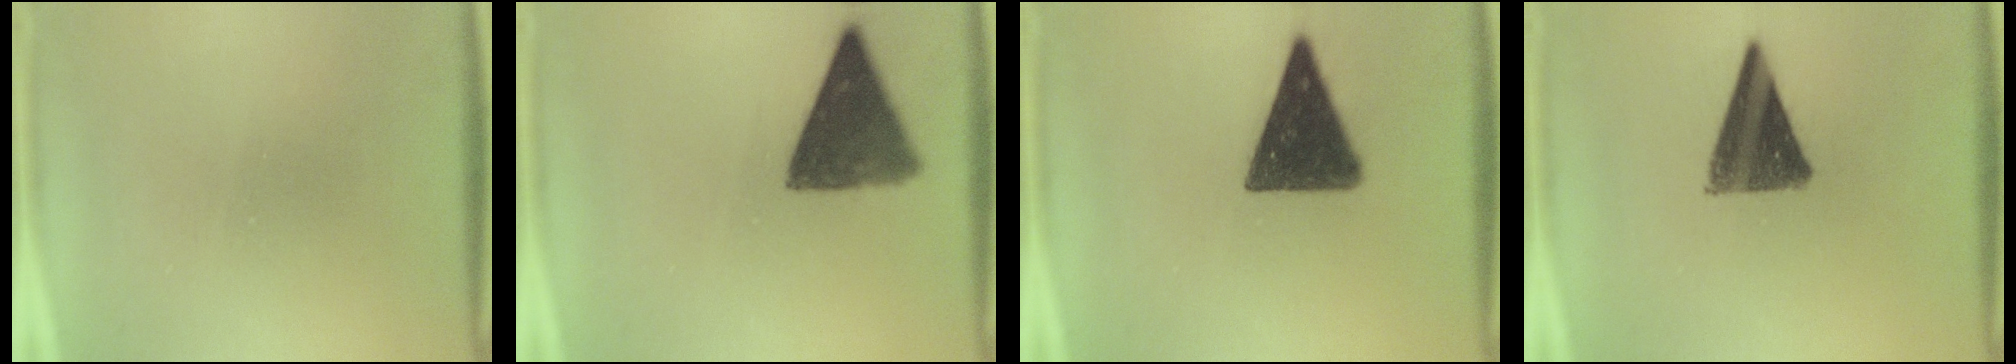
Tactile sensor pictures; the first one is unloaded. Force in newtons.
{"total": 9.2}
{"total": 13.7}
{"total": 10.6}